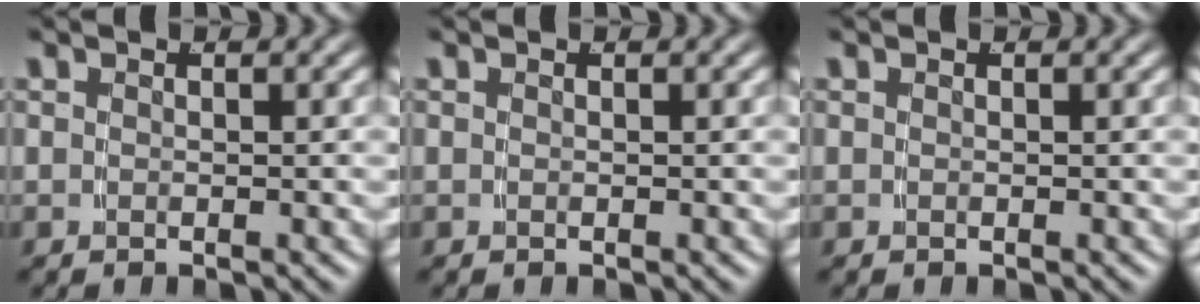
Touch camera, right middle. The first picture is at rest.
{"total": 0.0}
{"total": 0.0}